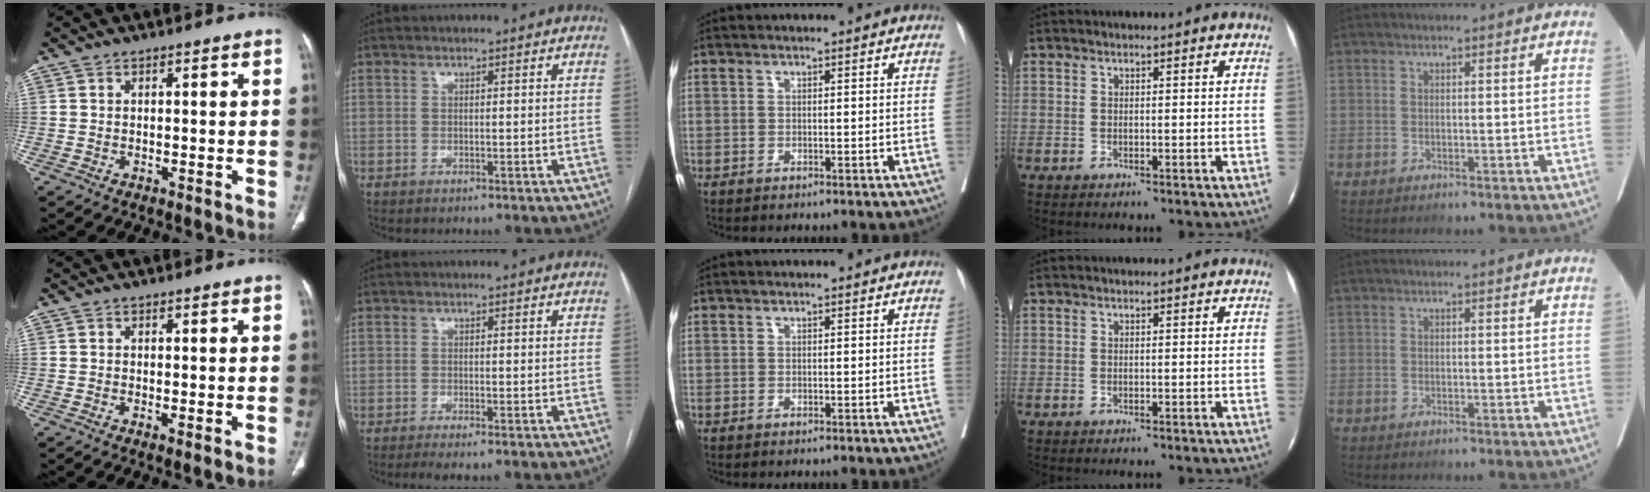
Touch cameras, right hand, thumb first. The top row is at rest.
{"thumb": {"total": 1.4, "force": [-0.2, 0.3, 1.3], "torque": [-0.031, -0.008, -0.004]}, "index": {"total": 2.6, "force": [-2.0, -0.1, 1.6], "torque": [-0.027, -0.005, -0.033]}}